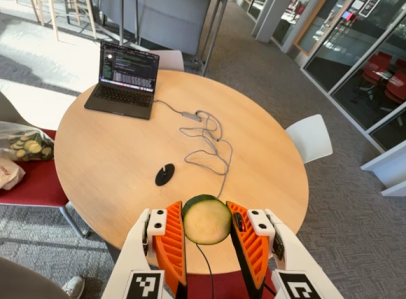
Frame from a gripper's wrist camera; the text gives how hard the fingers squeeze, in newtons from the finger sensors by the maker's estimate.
{"total": 11.7, "left": 11.5, "right": 11.9}